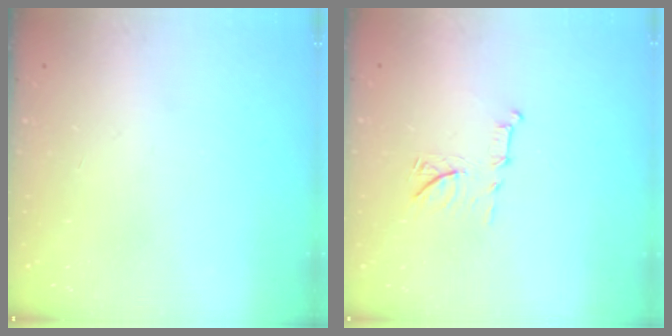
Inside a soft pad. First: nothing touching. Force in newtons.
{"total": 8.6, "press": 8.5, "slide": 1.1}